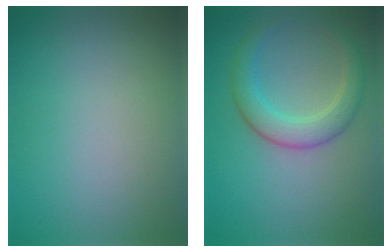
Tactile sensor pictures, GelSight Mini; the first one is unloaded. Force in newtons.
{"total": 3.8, "press": 3.8, "slide": 0.4}